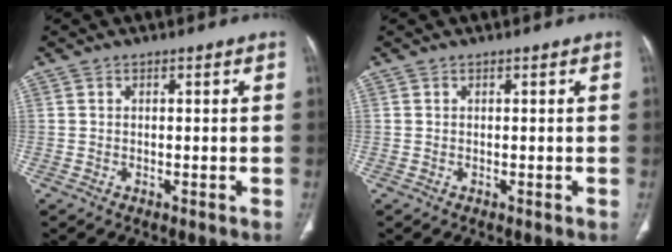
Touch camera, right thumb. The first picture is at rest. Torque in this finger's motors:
{"motor_torque": [0.02, 0.02, 0.01, -0.02, 0.00]}